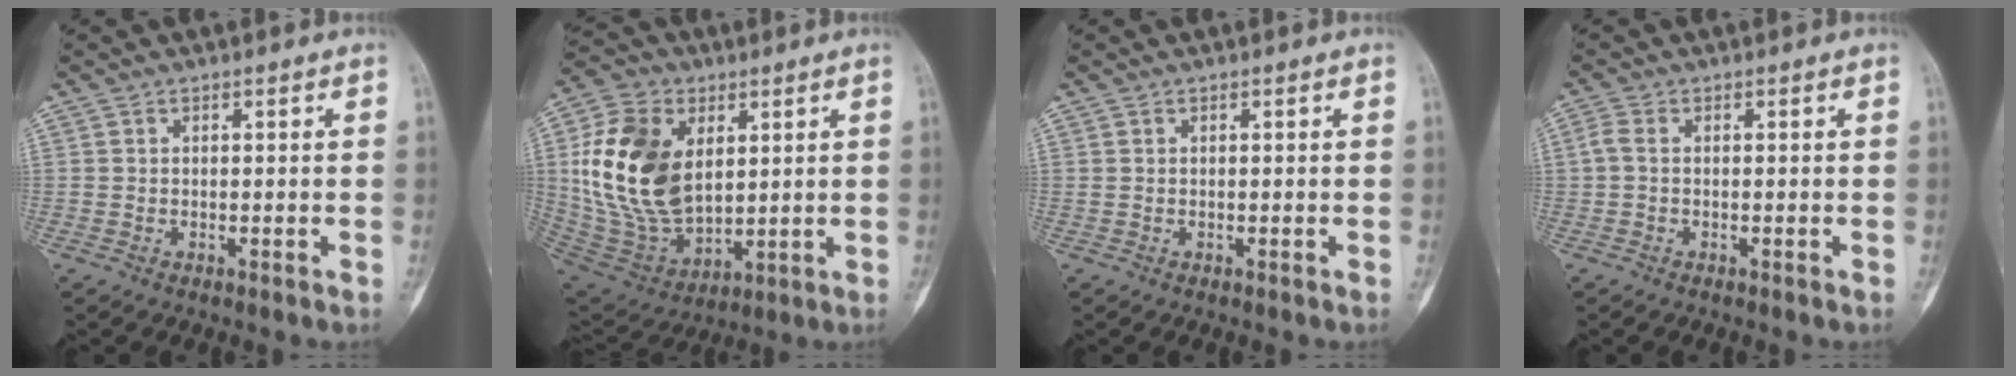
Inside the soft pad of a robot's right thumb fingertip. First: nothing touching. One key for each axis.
{"total": 20.8, "fx": 4.0, "fy": 13.6, "fz": 15.2, "tx": -0.281, "ty": -0.018, "tz": 0.088}
{"total": 0.0}
{"total": 1.8, "fx": -0.2, "fy": 0.9, "fz": 1.5, "tx": -0.032, "ty": -0.001, "tz": -0.012}